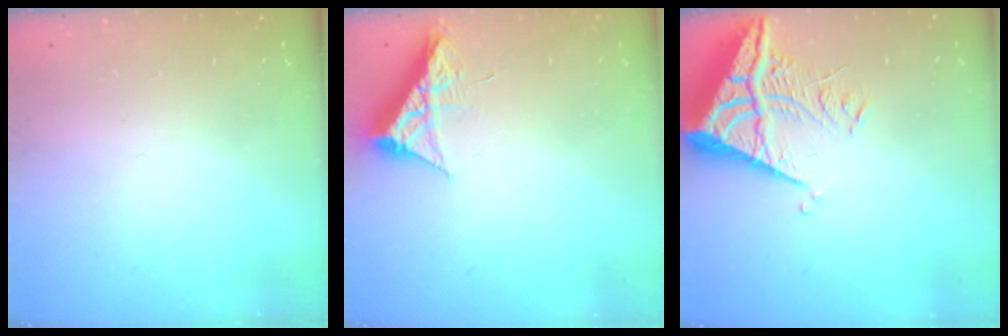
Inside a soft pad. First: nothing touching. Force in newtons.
{"total": 8.9, "press": 8.9, "slide": 0.4}
{"total": 8.8, "press": 8.7, "slide": 0.8}